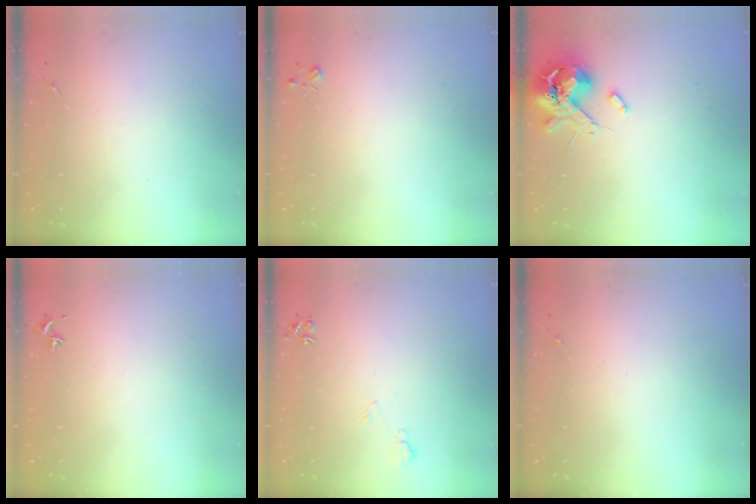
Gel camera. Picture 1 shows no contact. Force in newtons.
{"total": 3.0, "press": 3.0, "slide": 0.4}
{"total": 12.2, "press": 12.0, "slide": 1.8}
{"total": 0.7, "press": 0.5, "slide": 0.4}
{"total": 5.2, "press": 5.1, "slide": 1.0}
{"total": 0.0}